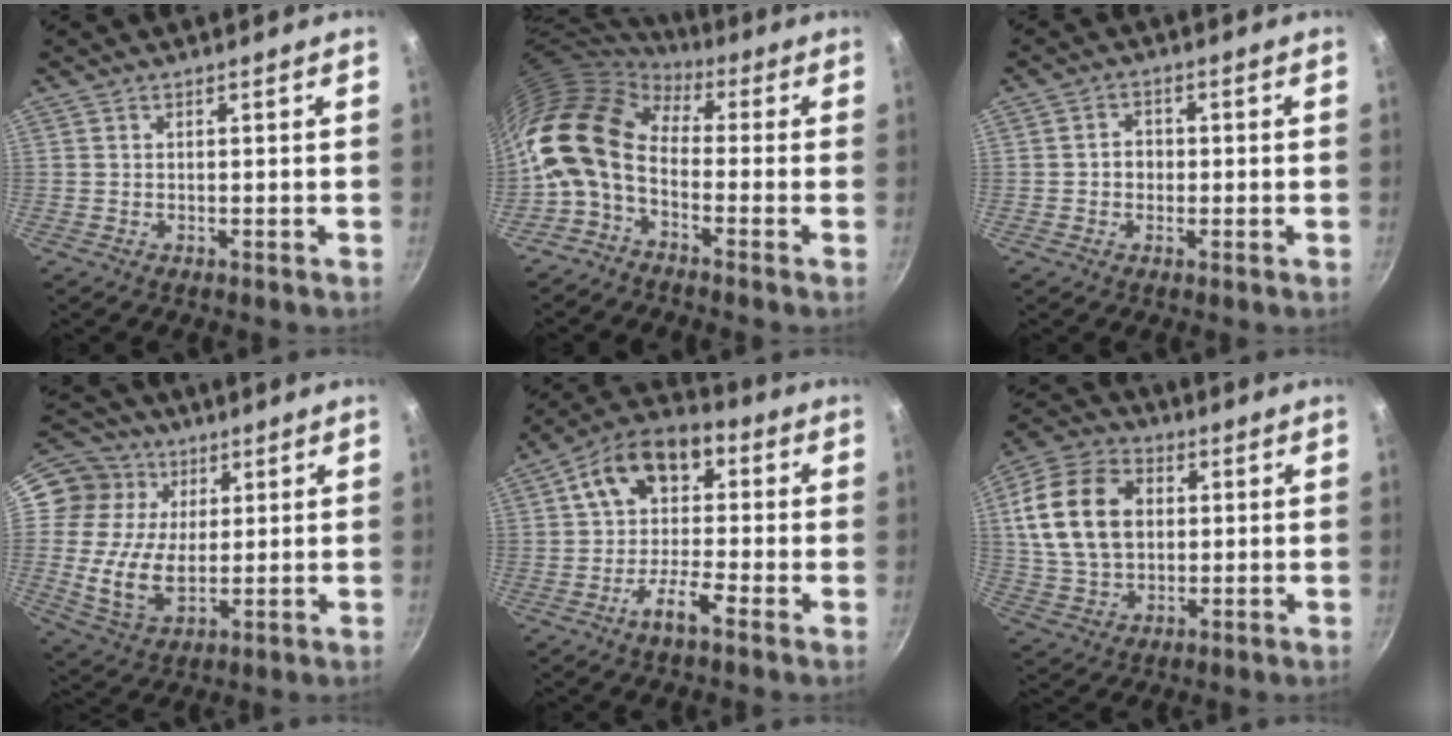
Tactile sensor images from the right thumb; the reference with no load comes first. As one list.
[{"total": 14.3, "force": [-0.4, 9.2, 10.9], "torque": [-0.206, 0.022, -0.027]}, {"total": 3.0, "force": [-0.3, 2.7, 1.4], "torque": [-0.004, 0.010, -0.006]}, {"total": 15.1, "force": [3.8, 12.2, 8.0], "torque": [-0.139, -0.012, 0.066]}, {"total": 13.2, "force": [-0.9, 8.3, 10.3], "torque": [-0.151, 0.043, -0.041]}, {"total": 17.4, "force": [3.1, 12.6, 11.6], "torque": [-0.196, 0.012, 0.054]}]